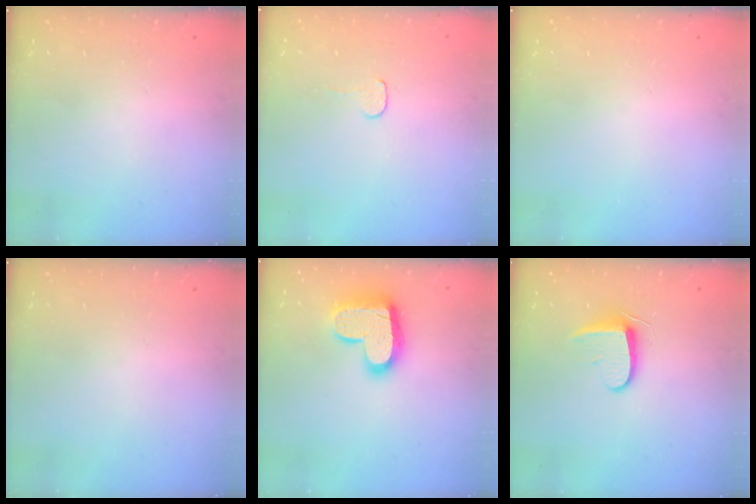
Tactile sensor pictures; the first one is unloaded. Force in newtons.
{"total": 4.1, "press": 4.1, "slide": 0.4}
{"total": 0.0}
{"total": 0.0}
{"total": 17.2, "press": 17.1, "slide": 1.1}
{"total": 9.4, "press": 9.3, "slide": 0.9}